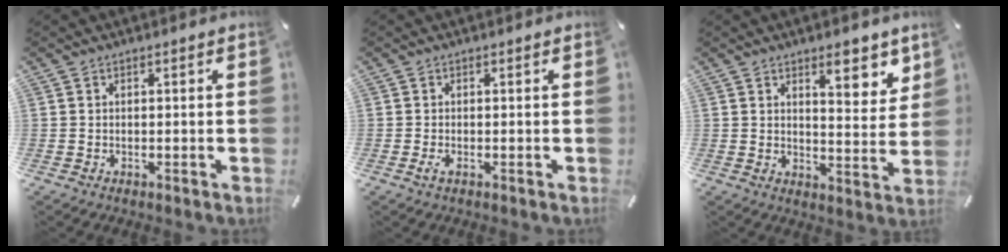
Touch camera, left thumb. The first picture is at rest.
{"total": 1.0, "force": [-0.2, 0.1, 1.0], "torque": [-0.018, -0.003, -0.001]}
{"total": 8.4, "force": [5.7, 3.1, 5.3], "torque": [-0.046, -0.045, 0.088]}